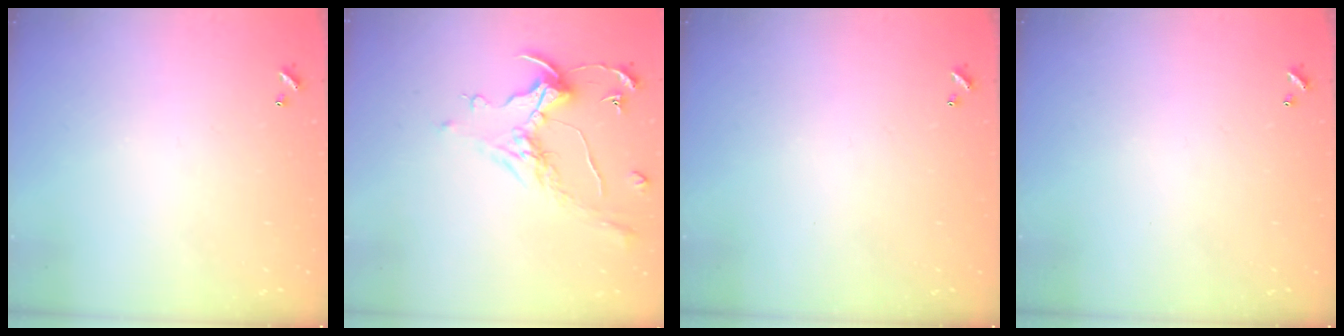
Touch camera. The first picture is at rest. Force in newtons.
{"total": 0.8, "press": 0.7, "slide": 0.5}
{"total": 0.0}
{"total": 0.0}